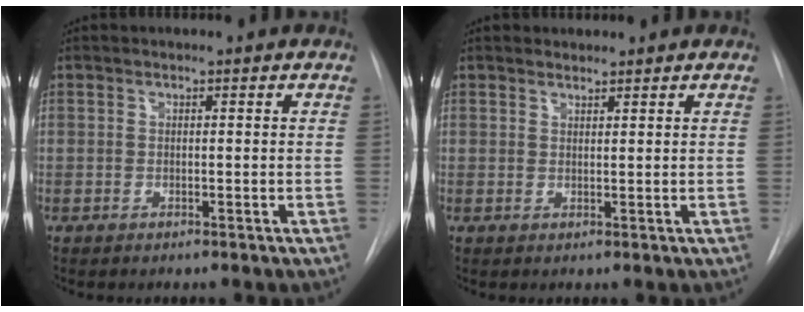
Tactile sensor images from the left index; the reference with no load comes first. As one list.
[{"total": 1.1, "force": [1.1, 0.4, -0.1], "torque": [0.000, 0.001, 0.017]}]